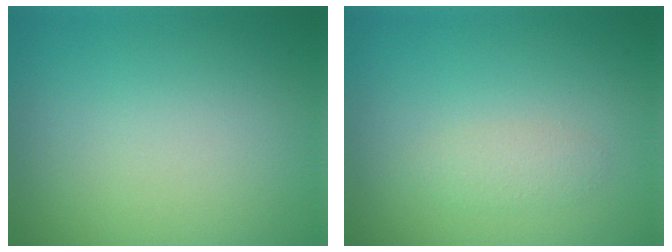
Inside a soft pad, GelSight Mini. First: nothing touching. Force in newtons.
{"total": 1.3, "press": 1.3, "slide": 0.0}